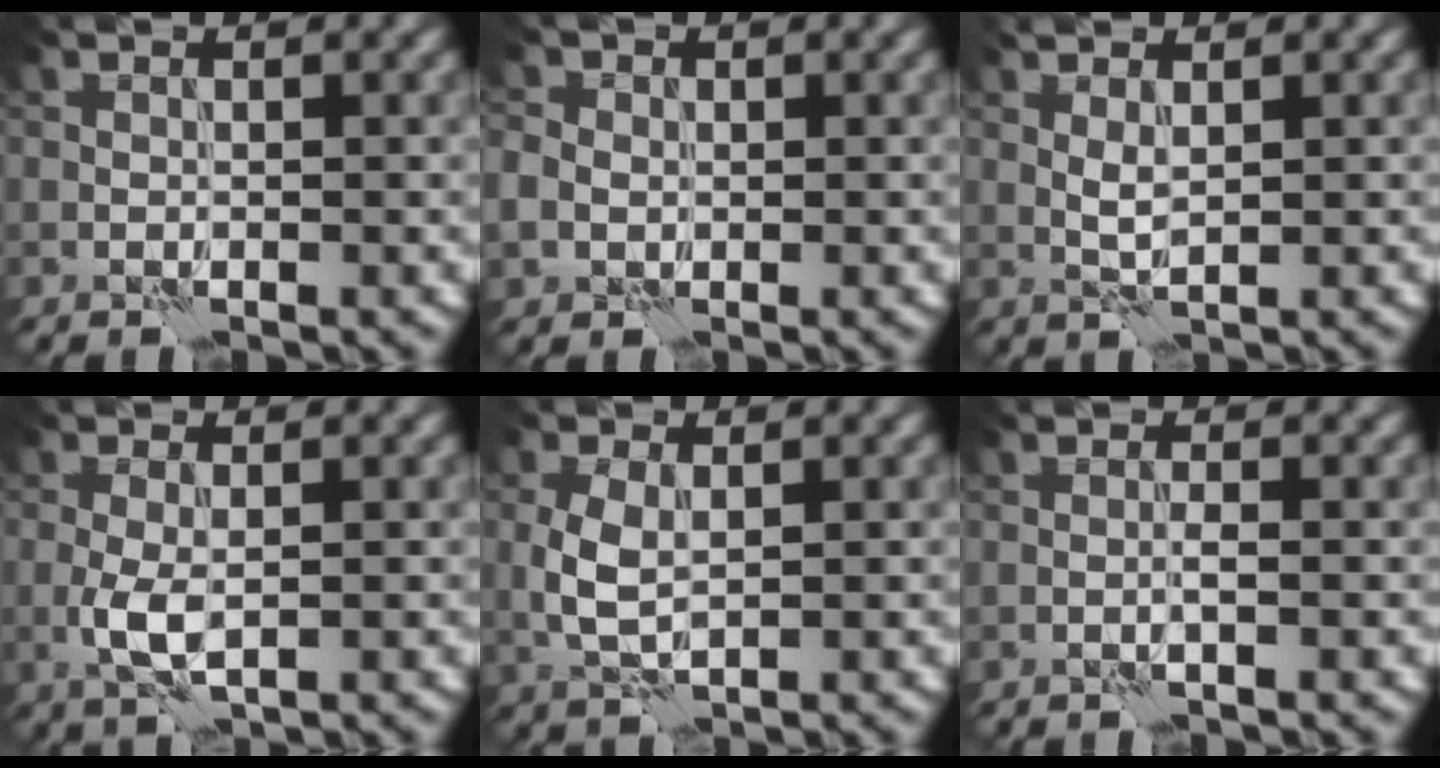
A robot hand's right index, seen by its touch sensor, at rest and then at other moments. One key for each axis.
{"total": 2.7, "fx": 0.2, "fy": 2.5, "fz": 0.9, "tx": -0.010, "ty": 0.007, "tz": -0.007}
{"total": 1.4, "fx": 0.8, "fy": 0.4, "fz": 1.1, "tx": -0.032, "ty": 0.002, "tz": 0.017}
{"total": 3.0, "fx": -0.3, "fy": 1.4, "fz": 2.6, "tx": -0.062, "ty": -0.007, "tz": -0.006}
{"total": 3.2, "fx": 0.4, "fy": 1.9, "fz": 2.5, "tx": -0.064, "ty": 0.000, "tz": 0.010}
{"total": 0.6, "fx": 0.0, "fy": -0.1, "fz": 0.6, "tx": -0.014, "ty": 0.003, "tz": -0.004}